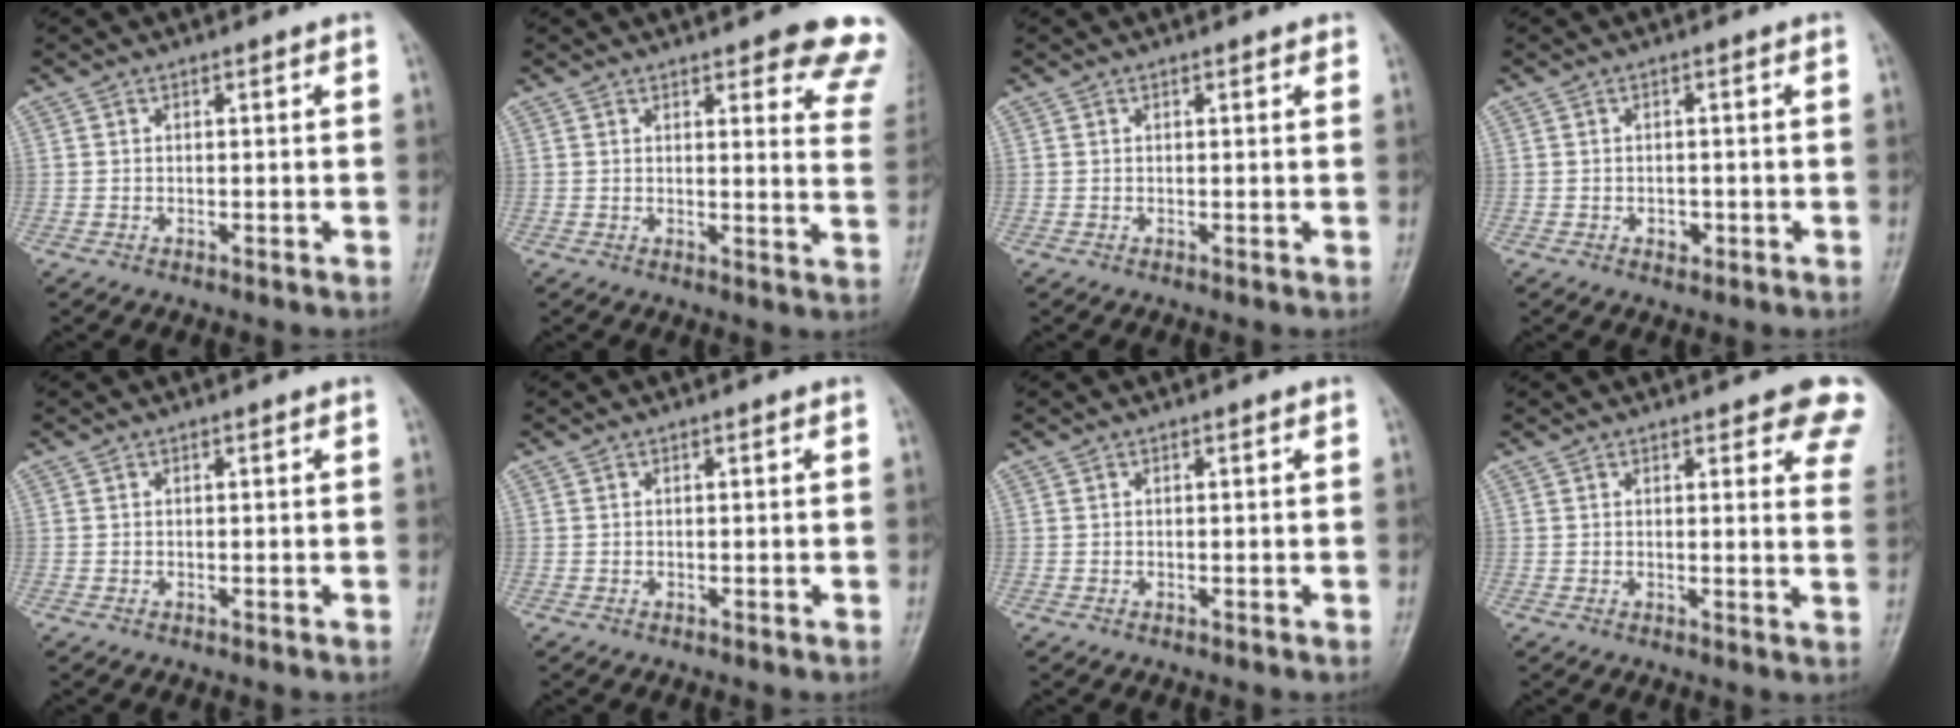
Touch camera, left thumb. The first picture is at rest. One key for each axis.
{"total": 14.1, "fx": 10.8, "fy": 3.9, "fz": 8.3, "tx": -0.056, "ty": -0.051, "tz": 0.101}
{"total": 1.0, "fx": 0.7, "fy": 0.3, "fz": 0.6, "tx": -0.010, "ty": 0.000, "tz": 0.005}
{"total": 1.7, "fx": -0.6, "fy": 1.3, "fz": 1.0, "tx": -0.008, "ty": 0.003, "tz": -0.005}
{"total": 0.0}
{"total": 0.0}
{"total": 0.0}
{"total": 10.7, "fx": 7.7, "fy": 3.5, "fz": 6.6, "tx": -0.039, "ty": -0.029, "tz": 0.070}